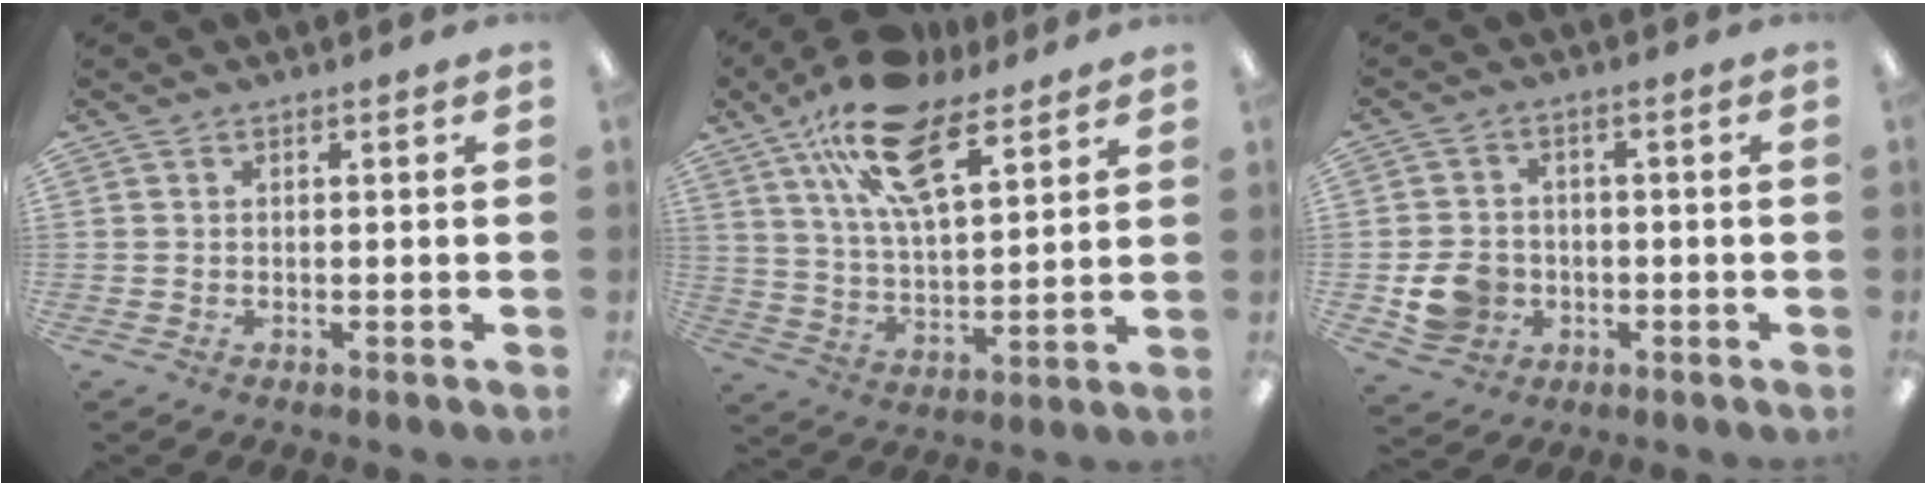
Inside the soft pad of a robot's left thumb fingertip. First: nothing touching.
{"total": 18.0, "force": [11.0, 7.5, 12.2], "torque": [-0.210, -0.040, 0.192]}
{"total": 7.7, "force": [-2.1, 6.7, 3.2], "torque": [-0.058, 0.014, -0.034]}